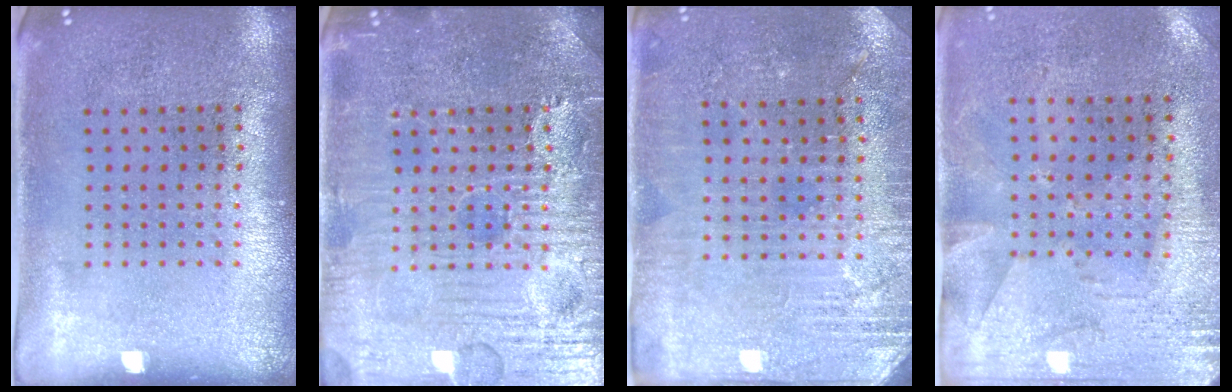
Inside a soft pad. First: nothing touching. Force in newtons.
{"total": 4.6, "press": 4.6, "slide": 0.4}
{"total": 2.8, "press": 2.8, "slide": 0.5}
{"total": 2.8, "press": 2.2, "slide": 1.6}